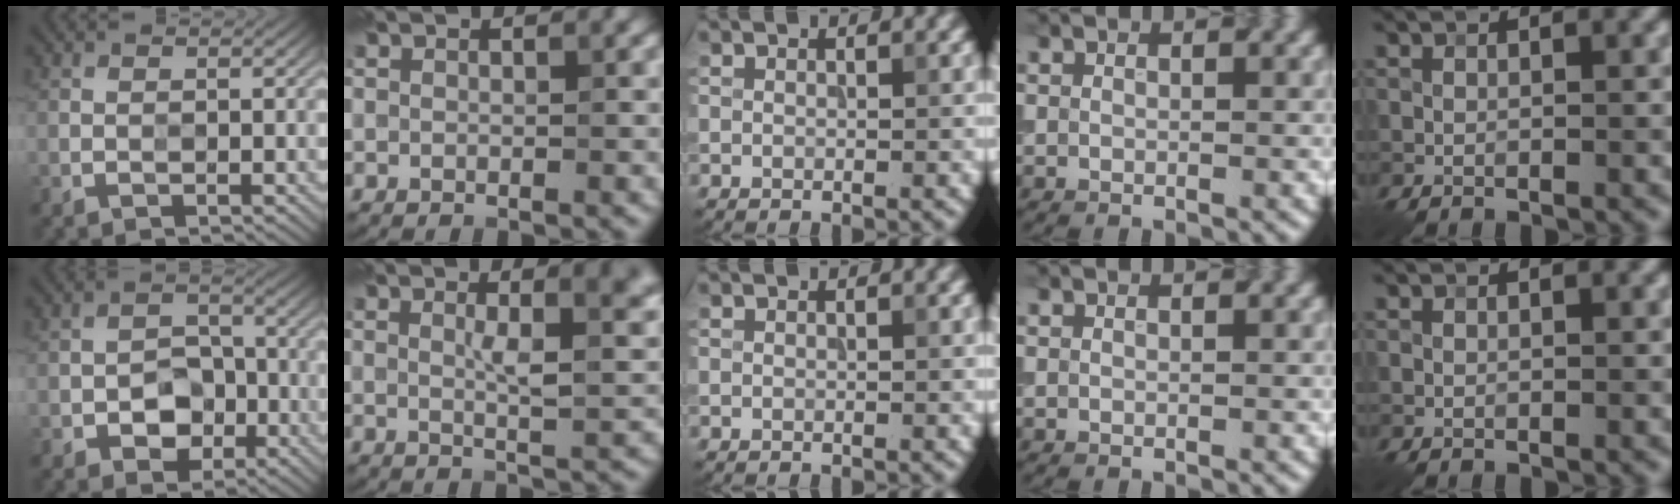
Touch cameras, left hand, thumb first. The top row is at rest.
{"thumb": {"total": 5.4, "force": [-2.2, 3.9, 3.1], "torque": [-0.041, 0.002, -0.044]}, "index": {"total": 4.6, "force": [1.6, 1.1, 4.2], "torque": [-0.059, 0.004, 0.026]}}